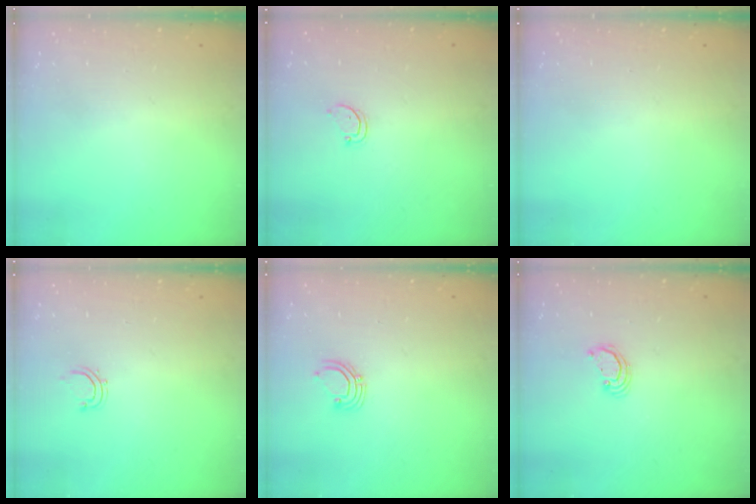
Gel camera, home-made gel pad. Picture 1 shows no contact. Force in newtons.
{"total": 2.6, "press": 2.6, "slide": 0.3}
{"total": 0.0}
{"total": 2.8, "press": 2.7, "slide": 0.5}
{"total": 3.4, "press": 3.4, "slide": 0.3}
{"total": 2.3, "press": 2.3, "slide": 0.3}